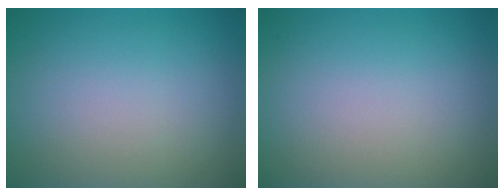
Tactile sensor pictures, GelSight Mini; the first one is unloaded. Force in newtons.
{"total": 0.0}